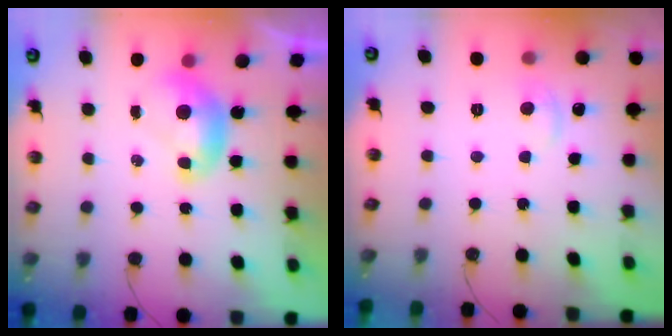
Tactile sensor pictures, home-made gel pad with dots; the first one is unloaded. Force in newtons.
{"total": 0.9, "press": 0.1, "slide": 0.9}